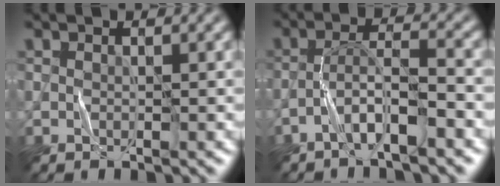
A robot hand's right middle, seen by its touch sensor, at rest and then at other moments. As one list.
[{"total": 3.5, "force": [-2.7, 0.0, 2.3], "torque": [-0.038, 0.014, -0.056]}]